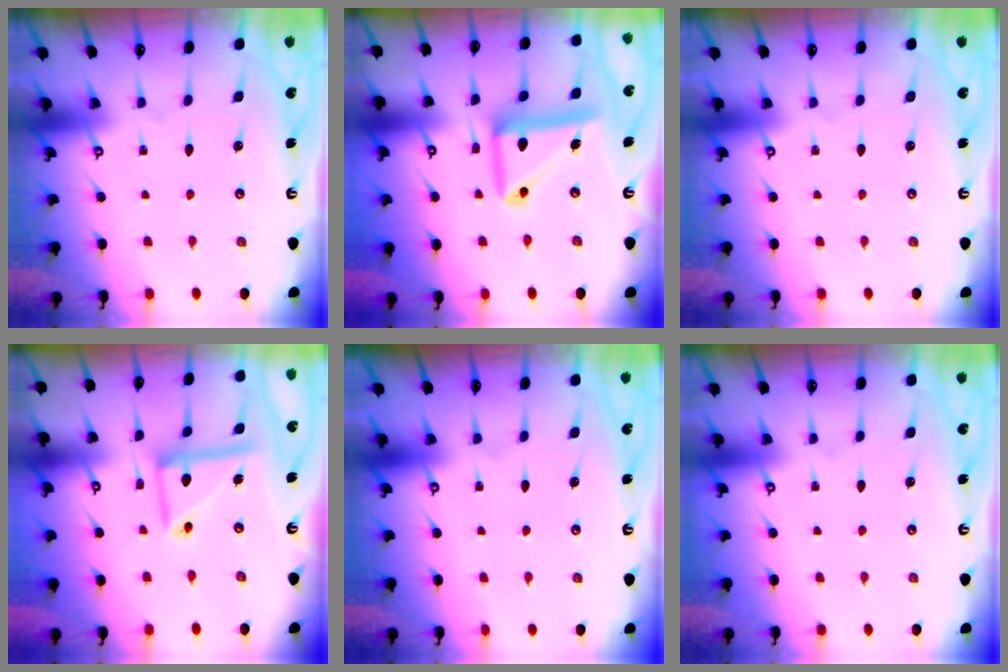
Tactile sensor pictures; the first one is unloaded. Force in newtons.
{"total": 16.5, "press": 16.5, "slide": 1.4}
{"total": 0.0}
{"total": 13.3, "press": 13.2, "slide": 1.3}
{"total": 0.0}
{"total": 0.0}